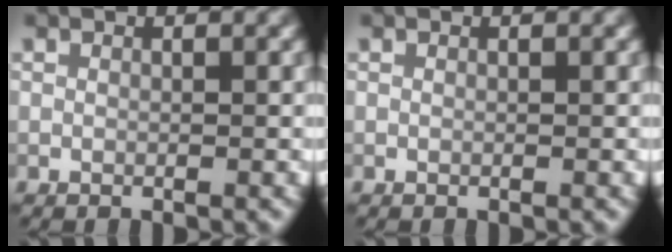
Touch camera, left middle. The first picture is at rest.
{"total": 0.0}